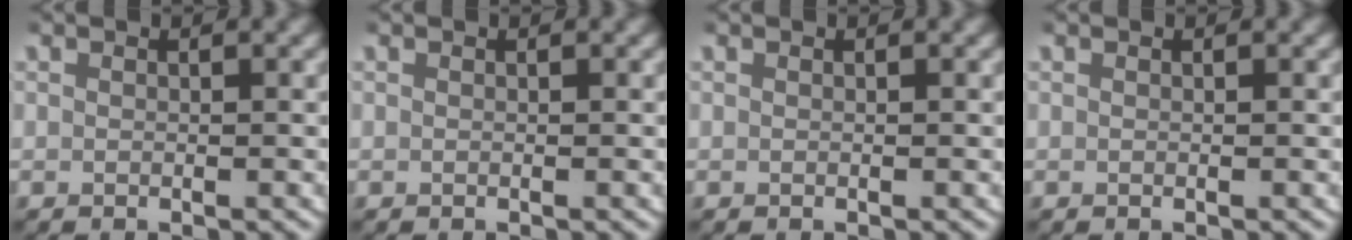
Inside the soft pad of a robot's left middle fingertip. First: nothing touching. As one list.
[{"total": 0.0}, {"total": 0.0}, {"total": 0.0}]